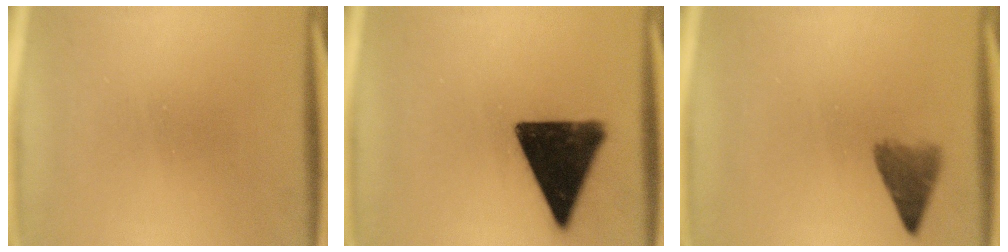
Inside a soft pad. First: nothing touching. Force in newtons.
{"total": 15.9}
{"total": 4.6}